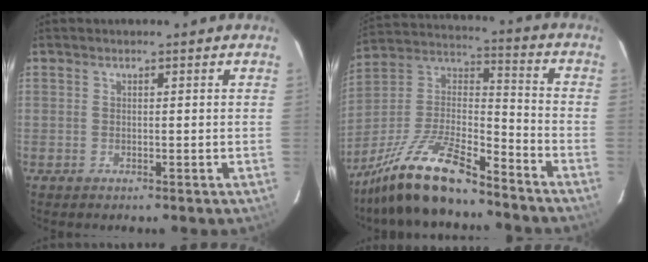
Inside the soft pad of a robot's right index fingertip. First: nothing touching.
{"total": 17.9, "force": [-13.6, 4.3, 10.8], "torque": [-0.232, -0.005, -0.250]}